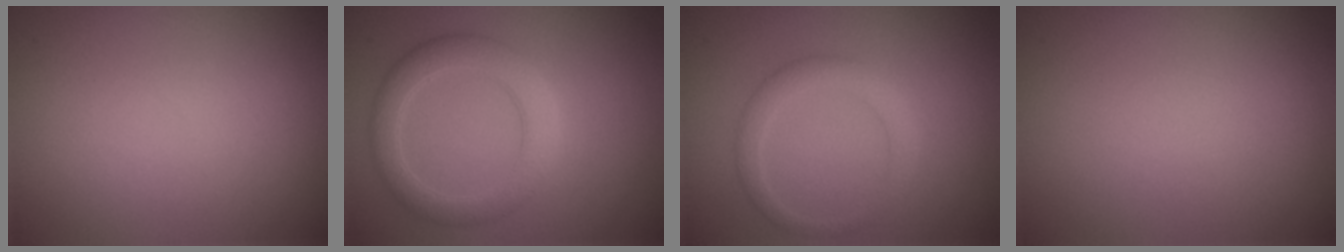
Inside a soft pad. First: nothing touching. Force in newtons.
{"total": 3.0, "press": 3.0, "slide": 0.2}
{"total": 2.4, "press": 2.4, "slide": 0.1}
{"total": 0.0}